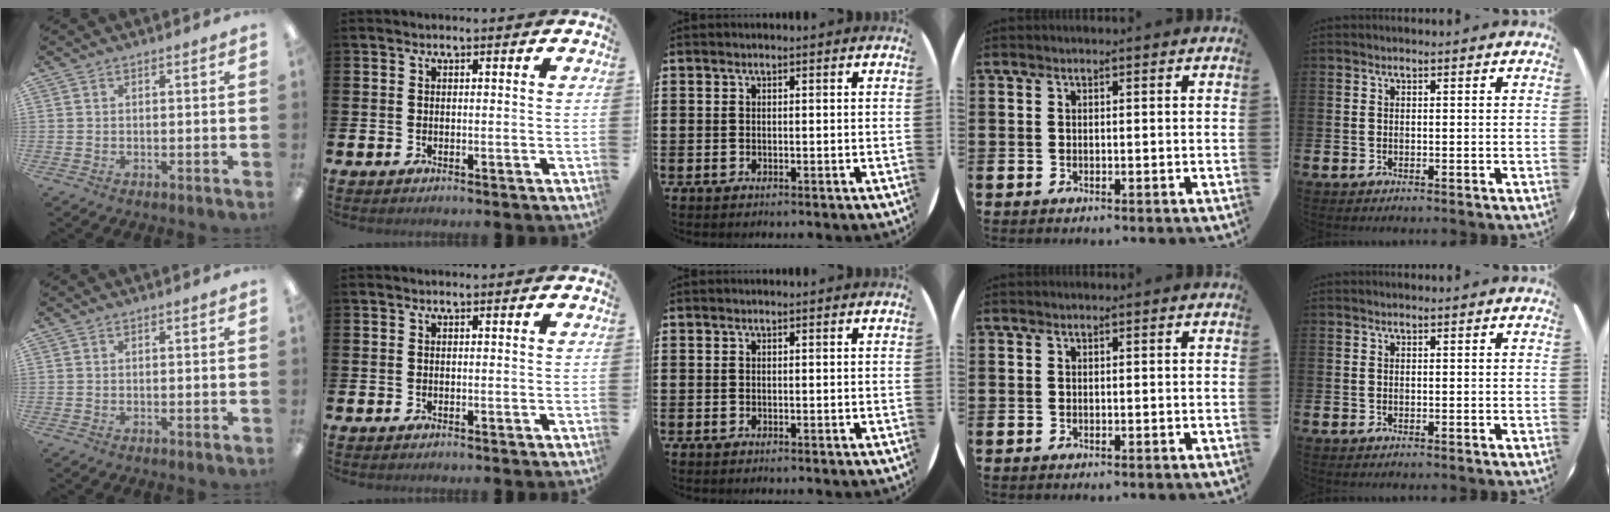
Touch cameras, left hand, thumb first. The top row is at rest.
{}